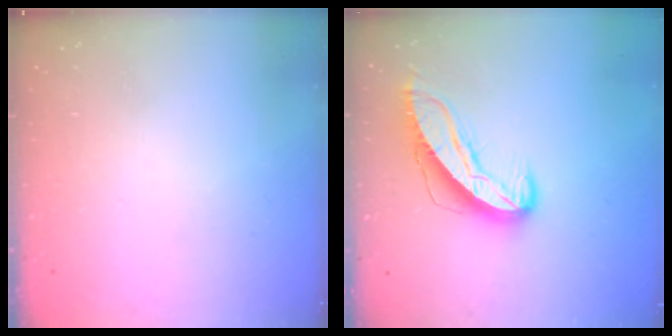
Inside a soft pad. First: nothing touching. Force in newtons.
{"total": 10.0, "press": 10.0, "slide": 1.1}